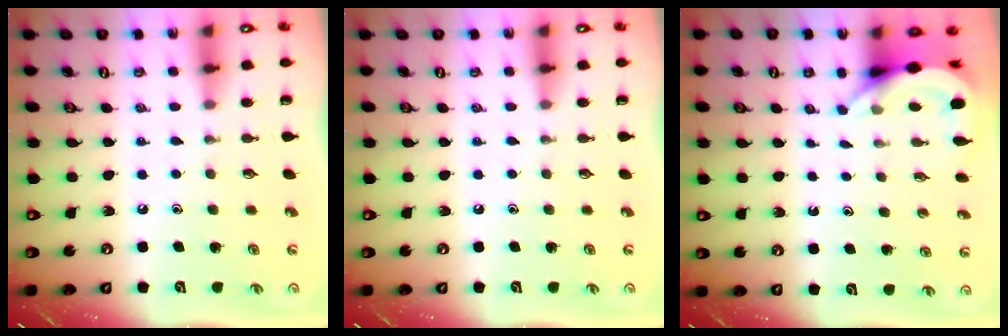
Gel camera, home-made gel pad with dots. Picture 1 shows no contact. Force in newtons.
{"total": 0.0}
{"total": 5.1, "press": 5.1, "slide": 0.3}